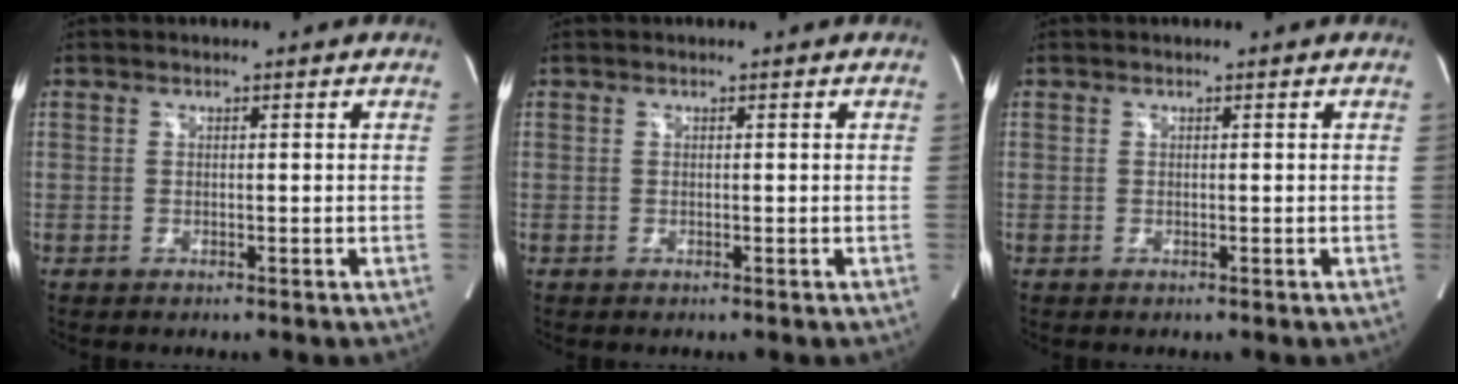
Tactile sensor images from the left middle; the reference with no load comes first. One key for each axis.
{"total": 0.0}
{"total": 0.0}